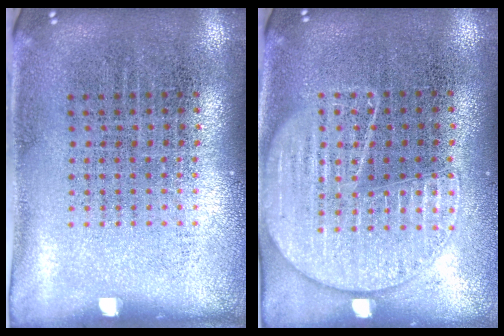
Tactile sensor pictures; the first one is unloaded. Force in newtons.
{"total": 1.4, "press": 1.4, "slide": 0.2}